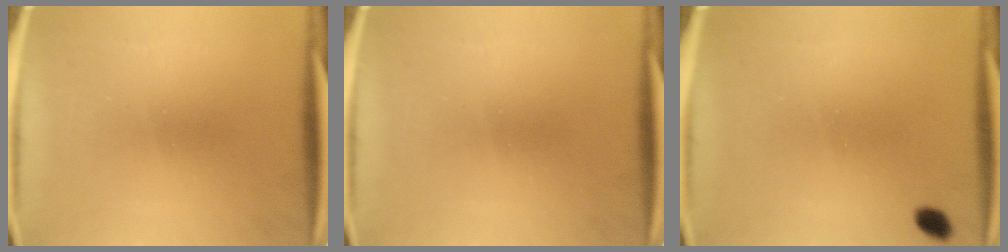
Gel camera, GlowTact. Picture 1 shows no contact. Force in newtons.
{"total": 0.0}
{"total": 1.8}